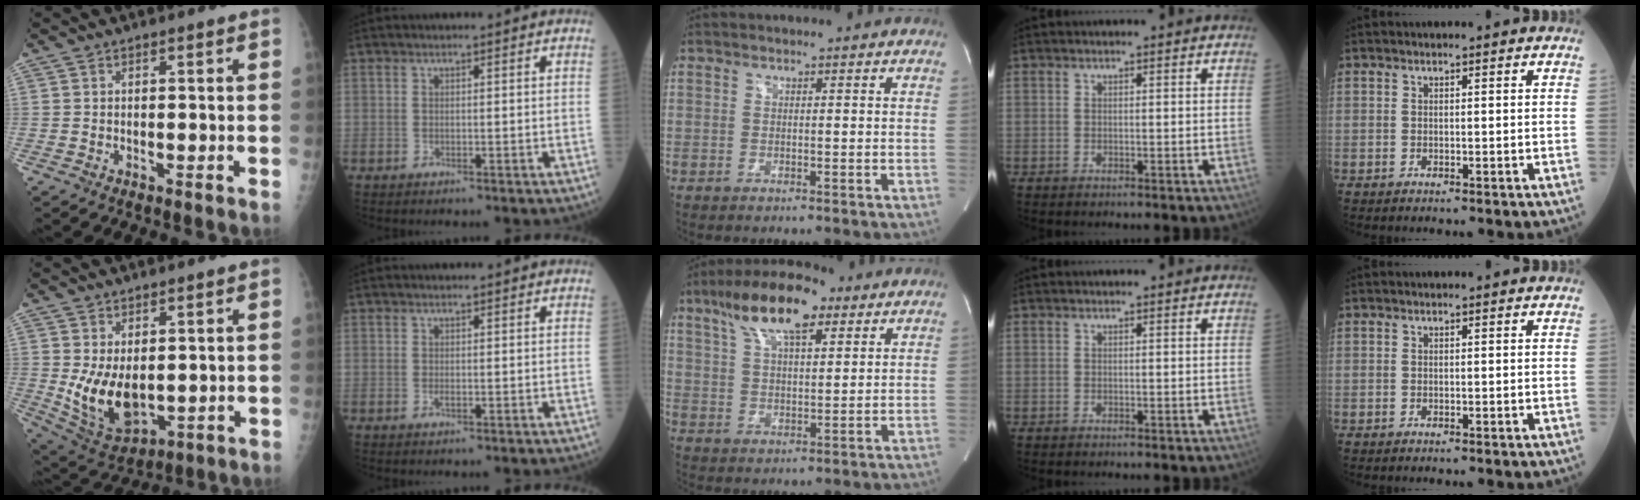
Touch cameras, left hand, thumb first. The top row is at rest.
{"thumb": {"total": 10.7, "force": [0.6, 6.1, 8.8], "torque": [-0.136, -0.024, 0.035]}, "index": {"total": 0.6, "force": [0.3, 0.1, 0.5], "torque": [-0.014, 0.002, 0.004]}, "middle": {"total": 12.4, "force": [7.3, 3.9, 9.3], "torque": [-0.171, 0.024, 0.129]}}